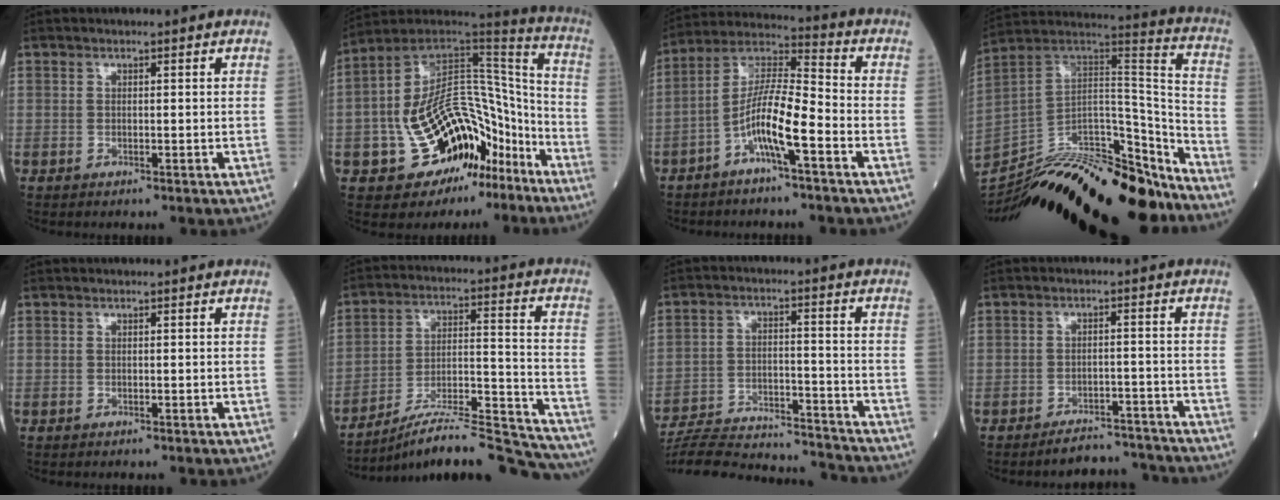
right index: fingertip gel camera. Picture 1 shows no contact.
{"total": 20.1, "force": [-9.5, 10.2, 14.4], "torque": [-0.232, 0.052, -0.144]}
{"total": 10.3, "force": [-4.3, 1.2, 9.3], "torque": [-0.184, 0.016, -0.085]}
{"total": 29.5, "force": [-26.1, 4.9, 12.8], "torque": [-0.192, 0.008, -0.404]}
{"total": 0.0}
{"total": 20.6, "force": [-19.5, 0.7, 6.7], "torque": [-0.083, 0.022, -0.298]}
{"total": 21.0, "force": [-20.1, 2.1, 5.7], "torque": [-0.124, -0.011, -0.298]}
{"total": 5.6, "force": [-5.4, 1.3, -0.4], "torque": [0.018, 0.015, -0.079]}